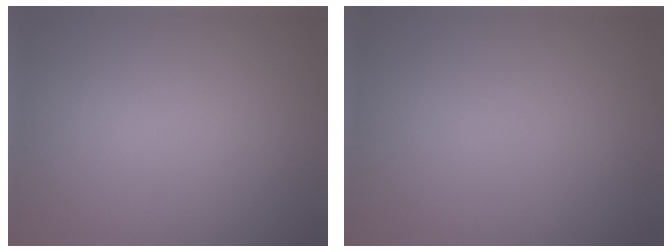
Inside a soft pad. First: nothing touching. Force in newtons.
{"total": 0.0}